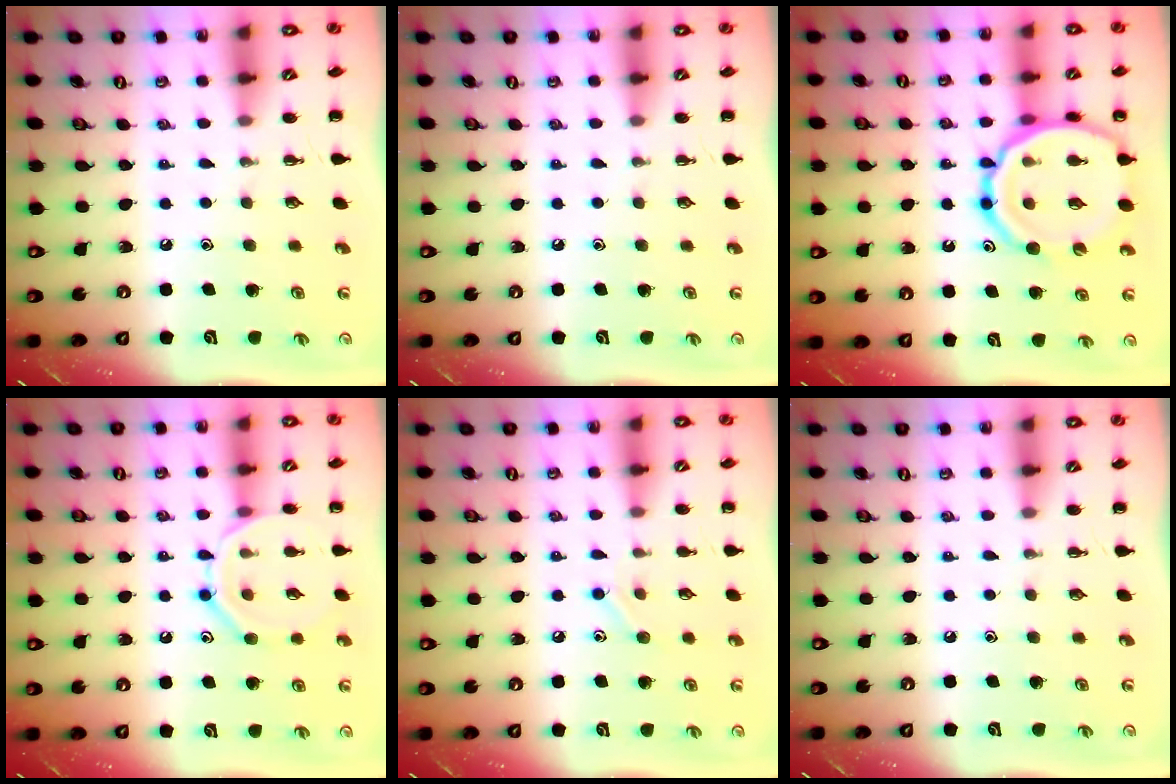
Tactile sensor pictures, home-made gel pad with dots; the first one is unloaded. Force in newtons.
{"total": 0.0}
{"total": 18.1, "press": 18.0, "slide": 2.0}
{"total": 10.7, "press": 10.7, "slide": 0.4}
{"total": 7.2, "press": 7.0, "slide": 1.8}
{"total": 0.0}